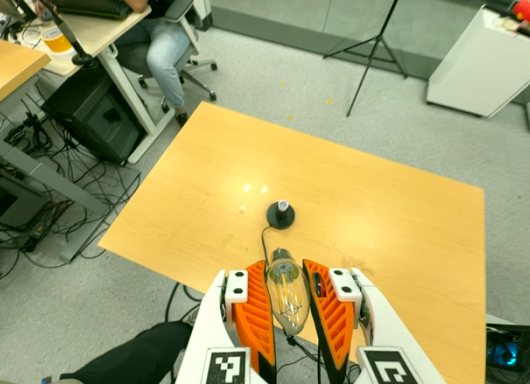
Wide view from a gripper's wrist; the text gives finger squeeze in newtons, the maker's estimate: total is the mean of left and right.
{"total": 19.2, "left": 20.8, "right": 17.7}